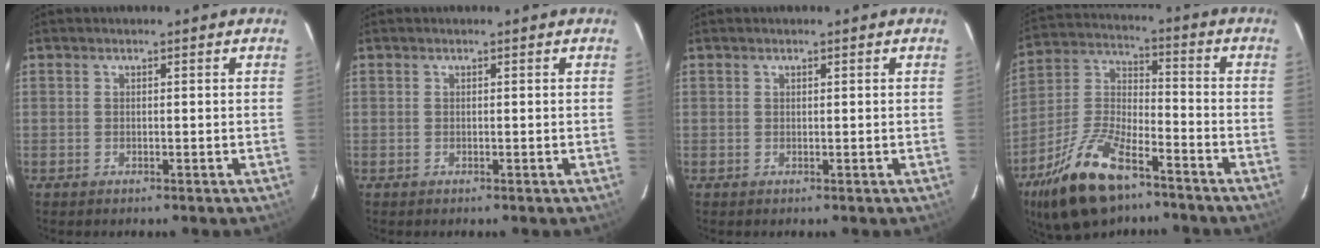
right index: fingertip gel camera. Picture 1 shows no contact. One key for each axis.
{"total": 0.0}
{"total": 0.0}
{"total": 17.9, "fx": -11.6, "fy": 7.2, "fz": 11.6, "tx": -0.248, "ty": -0.006, "tz": -0.217}